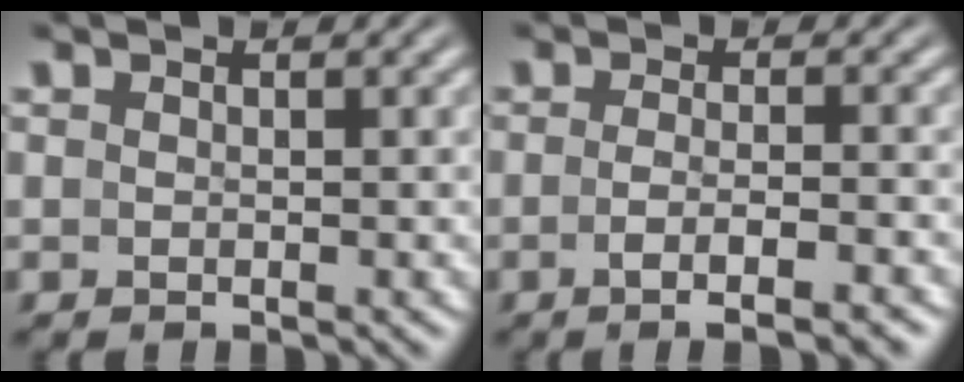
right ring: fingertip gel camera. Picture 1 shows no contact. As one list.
[{"total": 4.1, "force": [-2.9, -0.1, 2.9], "torque": [-0.046, -0.018, -0.039]}]